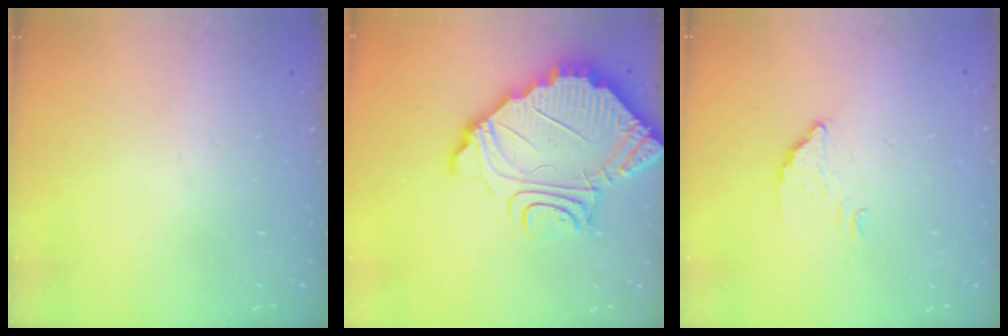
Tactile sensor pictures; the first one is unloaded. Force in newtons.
{"total": 12.6, "press": 12.6, "slide": 0.9}
{"total": 2.9, "press": 2.9, "slide": 0.1}